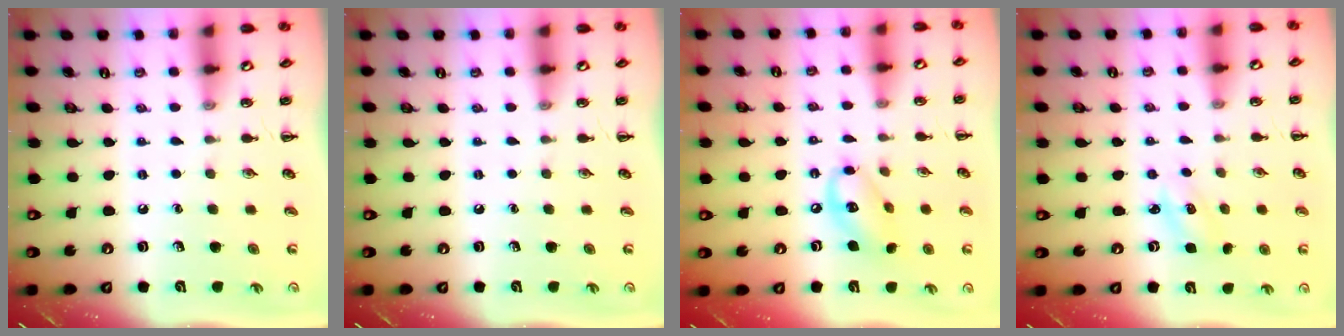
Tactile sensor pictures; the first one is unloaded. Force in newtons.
{"total": 0.0}
{"total": 11.6, "press": 11.3, "slide": 2.3}
{"total": 2.9, "press": 2.8, "slide": 0.9}